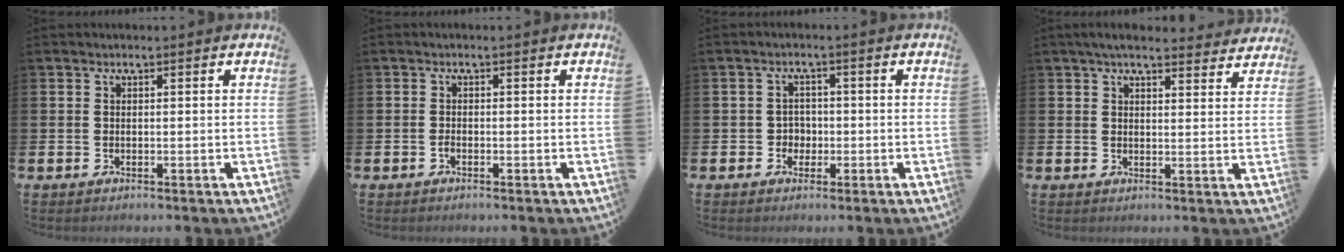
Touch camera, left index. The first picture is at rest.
{"total": 0.7, "force": [-0.5, 0.3, 0.4], "torque": [-0.004, -0.004, -0.011]}
{"total": 2.4, "force": [-0.6, 2.2, 0.5], "torque": [-0.005, 0.002, -0.020]}
{"total": 4.6, "force": [4.2, 0.9, 1.6], "torque": [-0.029, -0.017, 0.074]}